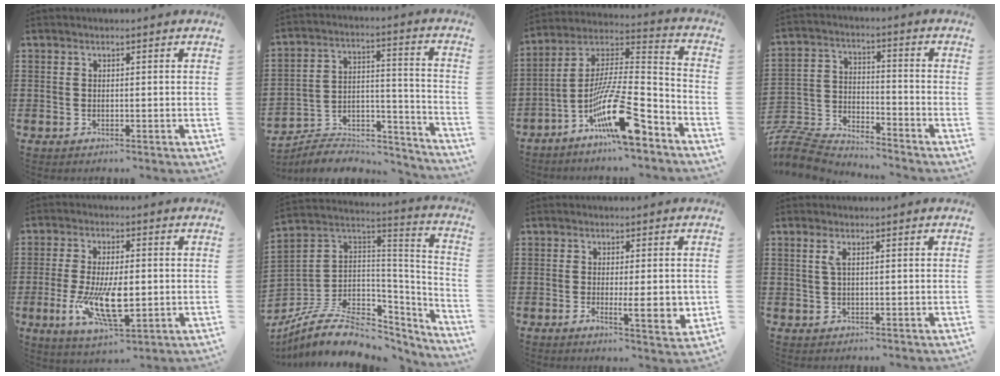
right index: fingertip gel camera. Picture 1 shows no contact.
{"total": 6.5, "force": [-6.1, 1.9, 1.4], "torque": [-0.023, 0.008, -0.118]}
{"total": 14.9, "force": [-8.6, 2.7, 11.9], "torque": [-0.229, 0.002, -0.157]}
{"total": 7.2, "force": [-6.9, 1.4, 1.0], "torque": [-0.043, -0.001, -0.146]}
{"total": 10.9, "force": [-1.7, 4.5, 9.8], "torque": [-0.196, -0.018, -0.029]}
{"total": 10.1, "force": [-5.7, 5.8, 6.0], "torque": [-0.135, 0.004, -0.101]}
{"total": 6.5, "force": [-0.9, 1.6, 6.3], "torque": [-0.101, -0.011, -0.014]}
{"total": 1.8, "force": [0.5, 0.4, 1.7], "torque": [-0.035, 0.002, 0.008]}